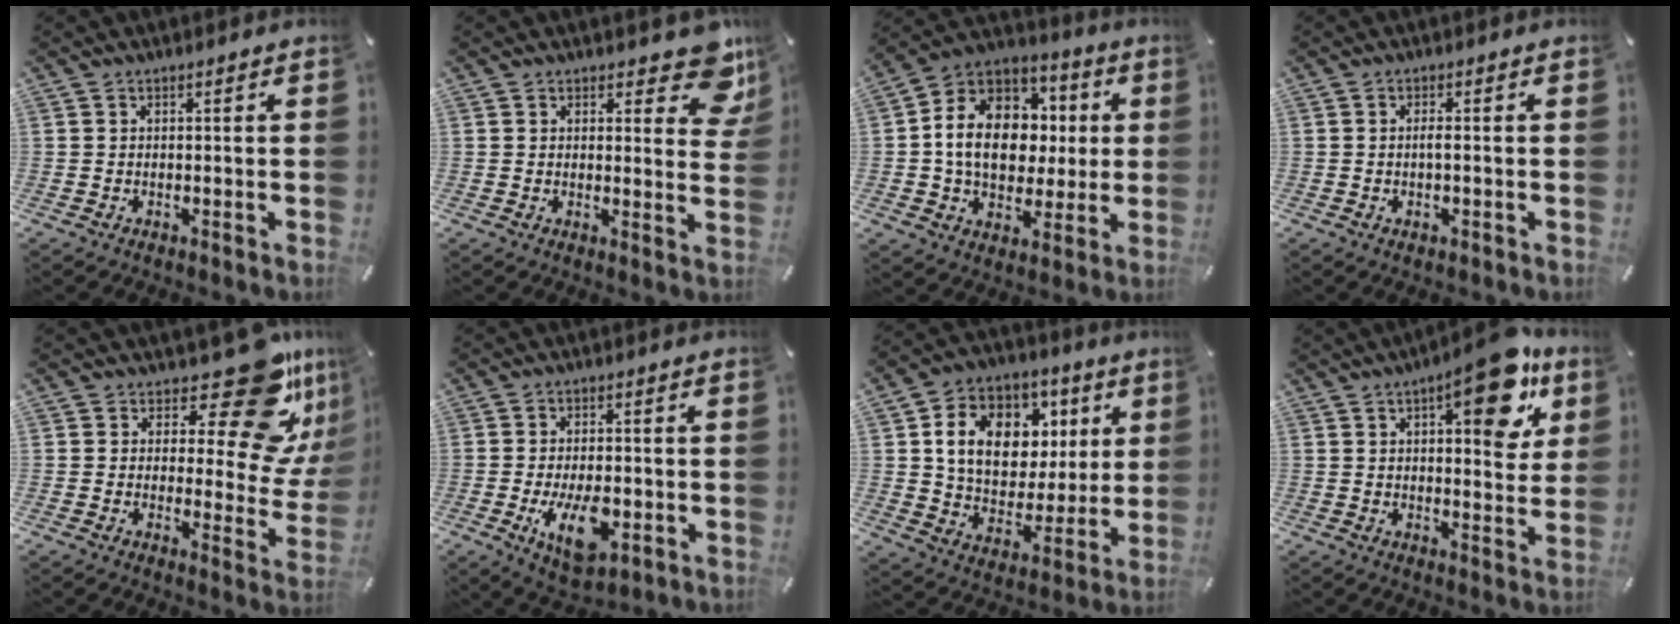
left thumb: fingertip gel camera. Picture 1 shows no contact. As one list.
[{"total": 9.6, "force": [5.8, 4.4, 6.2], "torque": [-0.059, -0.039, 0.097]}, {"total": 15.5, "force": [-0.2, 12.7, 8.9], "torque": [-0.178, 0.005, -0.003]}, {"total": 2.0, "force": [-0.2, 0.6, 1.9], "torque": [-0.035, 0.000, -0.004]}, {"total": 19.3, "force": [12.3, 7.0, 13.1], "torque": [-0.170, -0.093, 0.201]}, {"total": 11.7, "force": [-3.4, 6.1, 9.4], "torque": [-0.165, -0.009, -0.058]}, {"total": 15.4, "force": [5.0, 12.1, 8.1], "torque": [-0.137, -0.008, 0.099]}, {"total": 15.0, "force": [7.4, 6.3, 11.4], "torque": [-0.139, -0.035, 0.115]}]